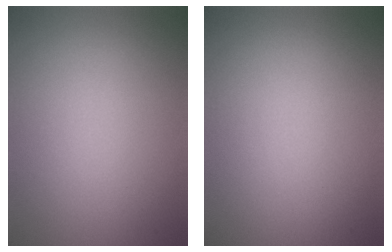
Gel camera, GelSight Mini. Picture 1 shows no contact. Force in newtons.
{"total": 0.0}